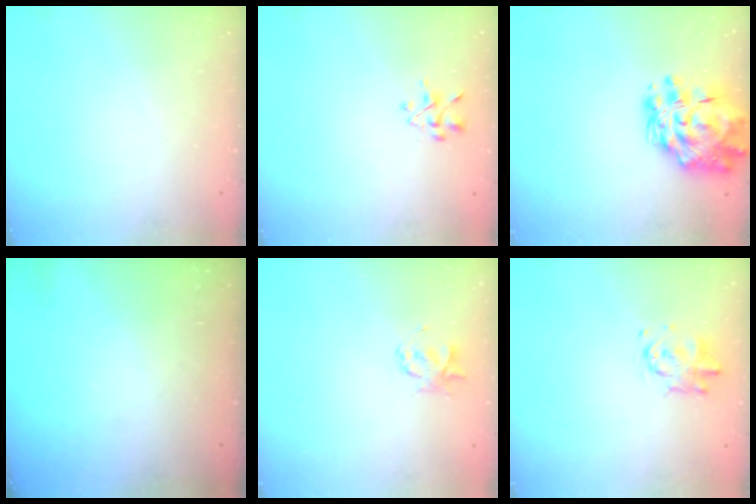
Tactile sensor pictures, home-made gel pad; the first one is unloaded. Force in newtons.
{"total": 2.4, "press": 2.2, "slide": 0.9}
{"total": 15.4, "press": 14.6, "slide": 5.0}
{"total": 0.0}
{"total": 2.2, "press": 2.2, "slide": 0.4}
{"total": 4.2, "press": 4.1, "slide": 0.7}